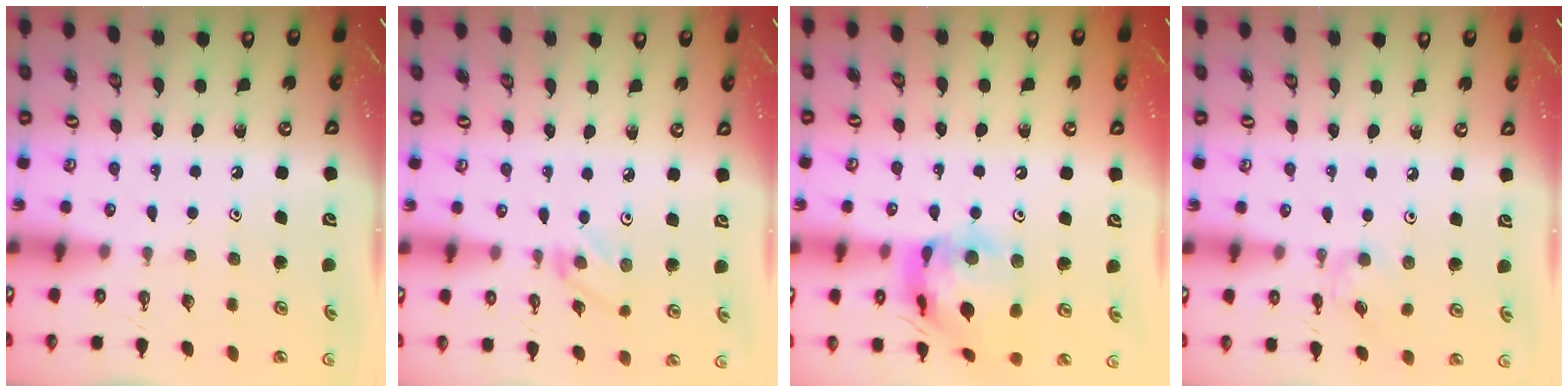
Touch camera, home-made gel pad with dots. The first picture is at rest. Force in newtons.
{"total": 2.6, "press": 2.6, "slide": 0.4}
{"total": 17.0, "press": 16.9, "slide": 2.0}
{"total": 1.6, "press": 1.5, "slide": 0.3}